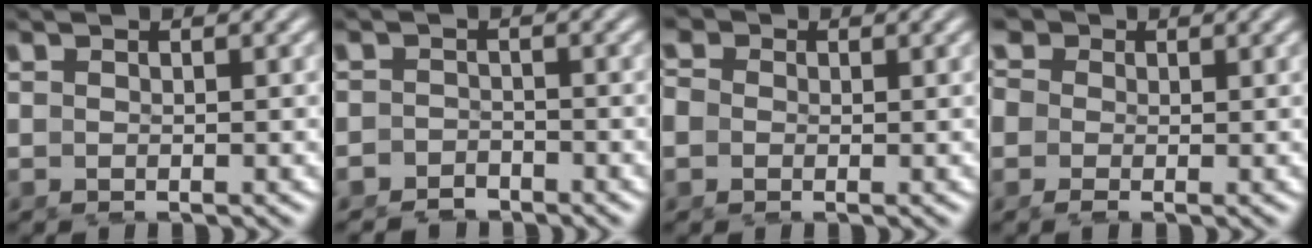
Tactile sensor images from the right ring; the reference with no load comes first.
{"total": 2.6, "force": [-2.5, 0.4, -0.7], "torque": [0.013, -0.015, -0.039]}
{"total": 3.1, "force": [0.2, 2.9, 1.0], "torque": [-0.028, -0.002, -0.007]}
{"total": 3.9, "force": [1.0, 3.4, 1.7], "torque": [-0.038, -0.001, 0.004]}